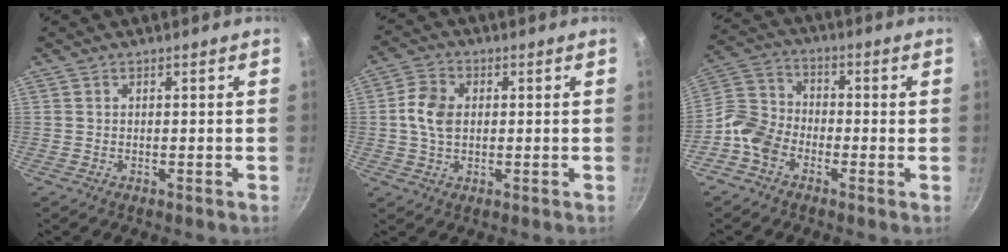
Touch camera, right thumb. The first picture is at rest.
{"total": 6.7, "force": [0.5, 4.8, 4.7], "torque": [-0.079, 0.011, 0.003]}
{"total": 8.4, "force": [-4.0, 6.0, 4.3], "torque": [-0.067, 0.043, -0.102]}